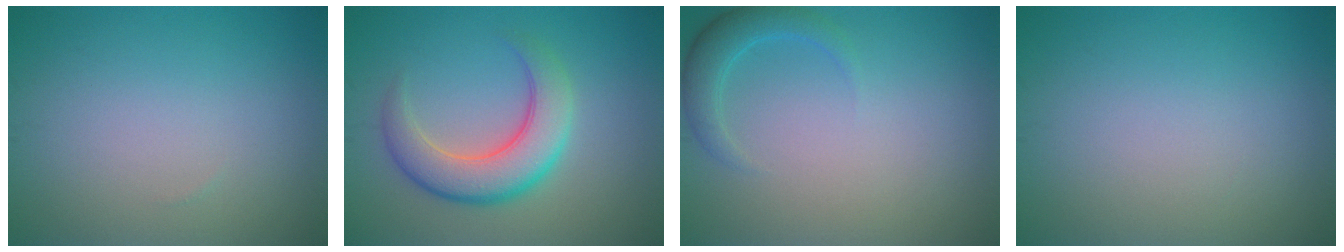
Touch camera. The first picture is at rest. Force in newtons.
{"total": 5.9, "press": 5.9, "slide": 0.5}
{"total": 2.4, "press": 2.4, "slide": 0.1}
{"total": 0.0}